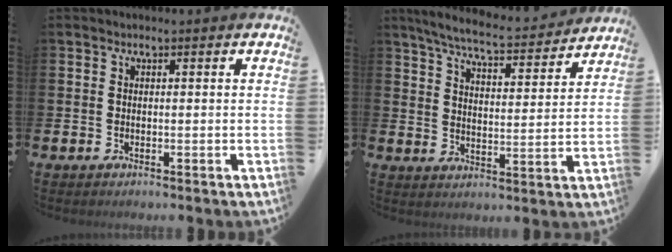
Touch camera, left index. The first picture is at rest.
{"total": 6.9, "force": [6.4, 0.7, 2.3], "torque": [-0.063, -0.043, 0.108]}